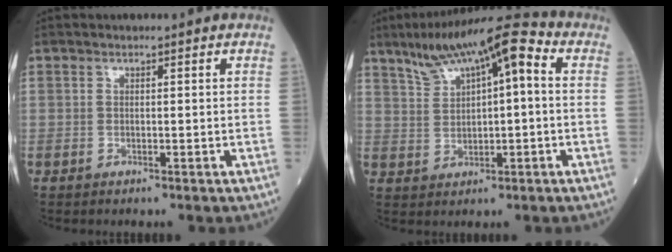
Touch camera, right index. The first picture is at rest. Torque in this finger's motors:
{"motor_torque": [1.10, 1.04, 0.17, 0.06]}